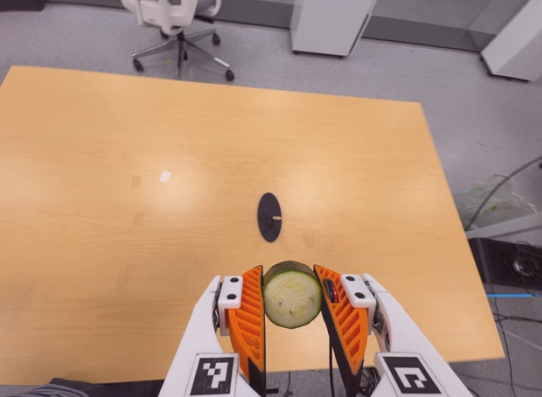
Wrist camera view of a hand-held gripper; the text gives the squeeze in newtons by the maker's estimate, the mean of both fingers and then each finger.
{"total": 11.1, "left": 10.6, "right": 11.7}